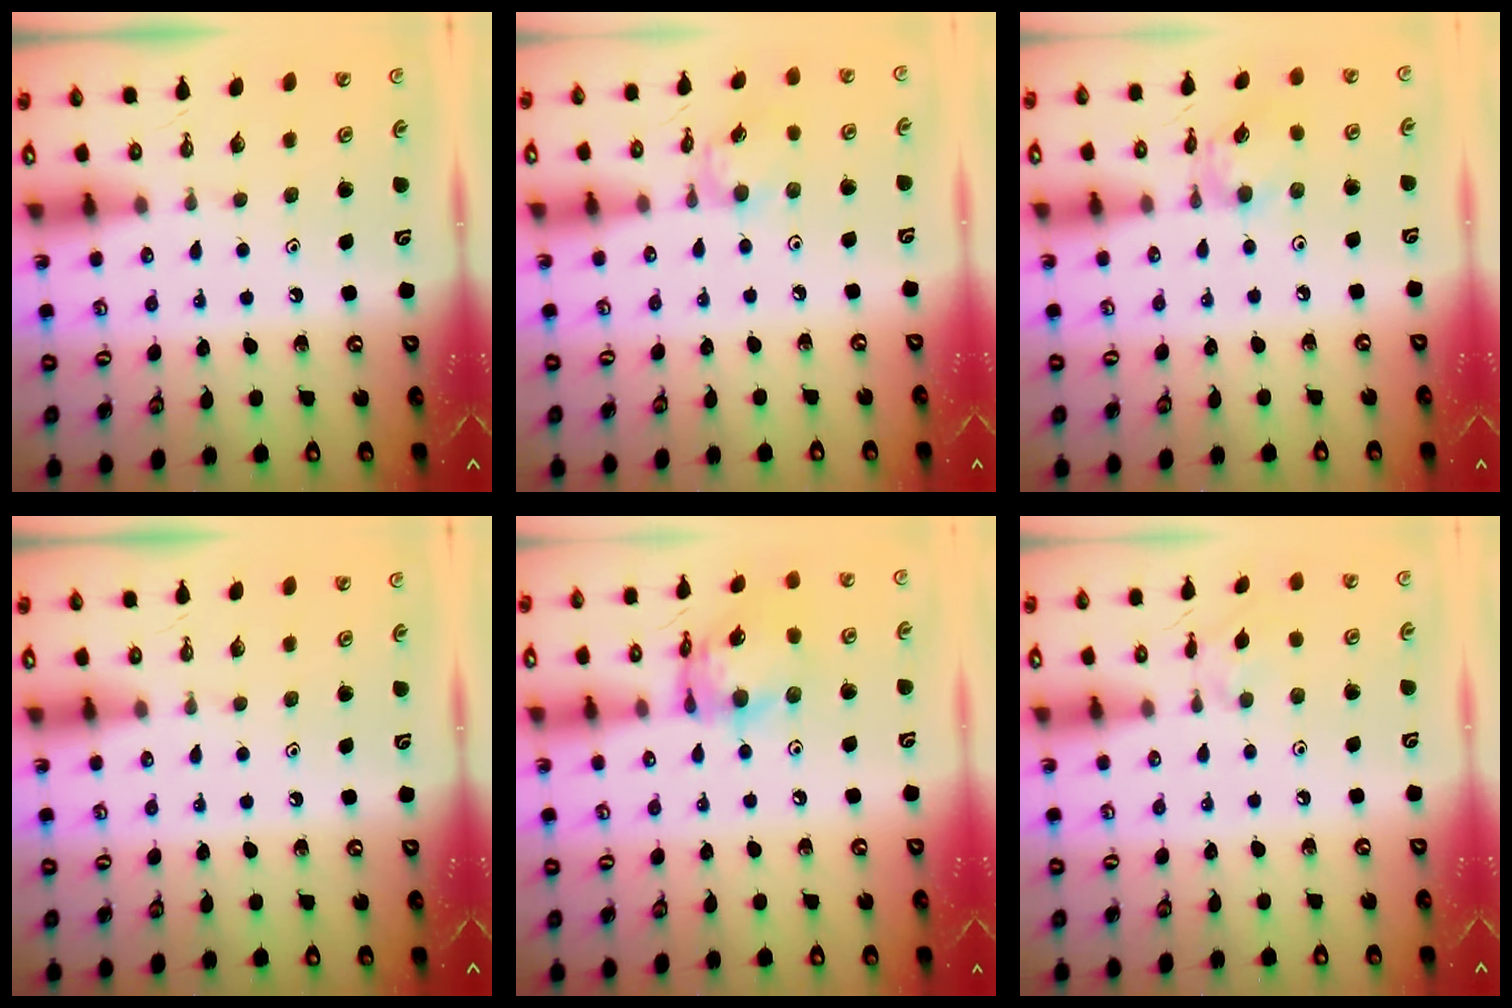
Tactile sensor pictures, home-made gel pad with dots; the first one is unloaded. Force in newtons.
{"total": 6.0, "press": 6.0, "slide": 0.3}
{"total": 8.8, "press": 8.8, "slide": 0.5}
{"total": 0.0}
{"total": 14.0, "press": 13.9, "slide": 1.3}
{"total": 1.6, "press": 1.6, "slide": 0.2}